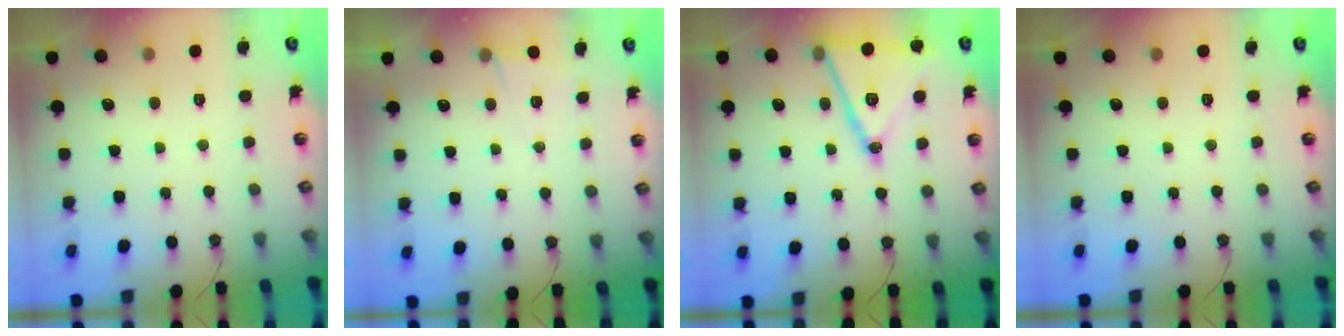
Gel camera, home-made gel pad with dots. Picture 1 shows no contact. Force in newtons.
{"total": 3.6, "press": 3.1, "slide": 1.8}
{"total": 19.0, "press": 18.7, "slide": 3.4}
{"total": 0.0}